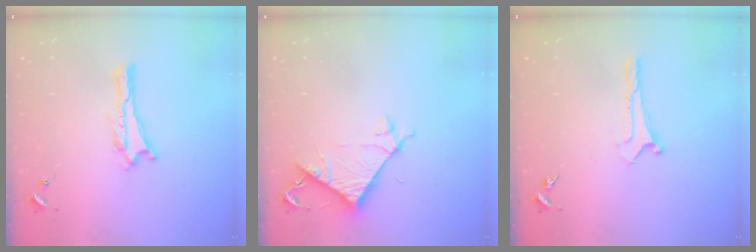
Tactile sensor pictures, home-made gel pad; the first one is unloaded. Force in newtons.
{"total": 7.2, "press": 7.2, "slide": 0.4}
{"total": 0.0}